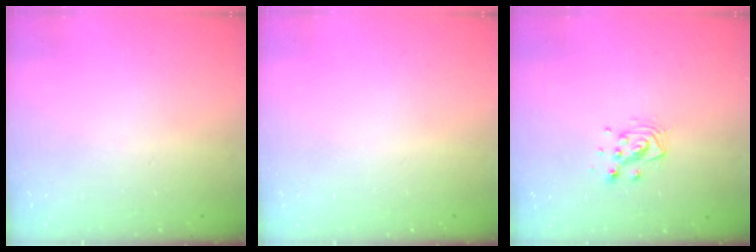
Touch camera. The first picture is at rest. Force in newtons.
{"total": 0.0}
{"total": 7.8, "press": 7.8, "slide": 0.3}